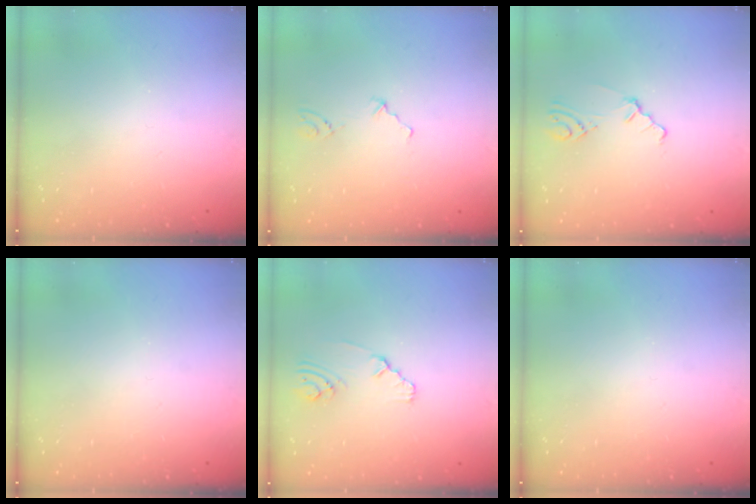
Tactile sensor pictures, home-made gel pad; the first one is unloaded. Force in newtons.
{"total": 1.6, "press": 1.2, "slide": 1.0}
{"total": 2.1, "press": 2.0, "slide": 0.7}
{"total": 0.0}
{"total": 3.1, "press": 3.1, "slide": 0.5}
{"total": 0.0}